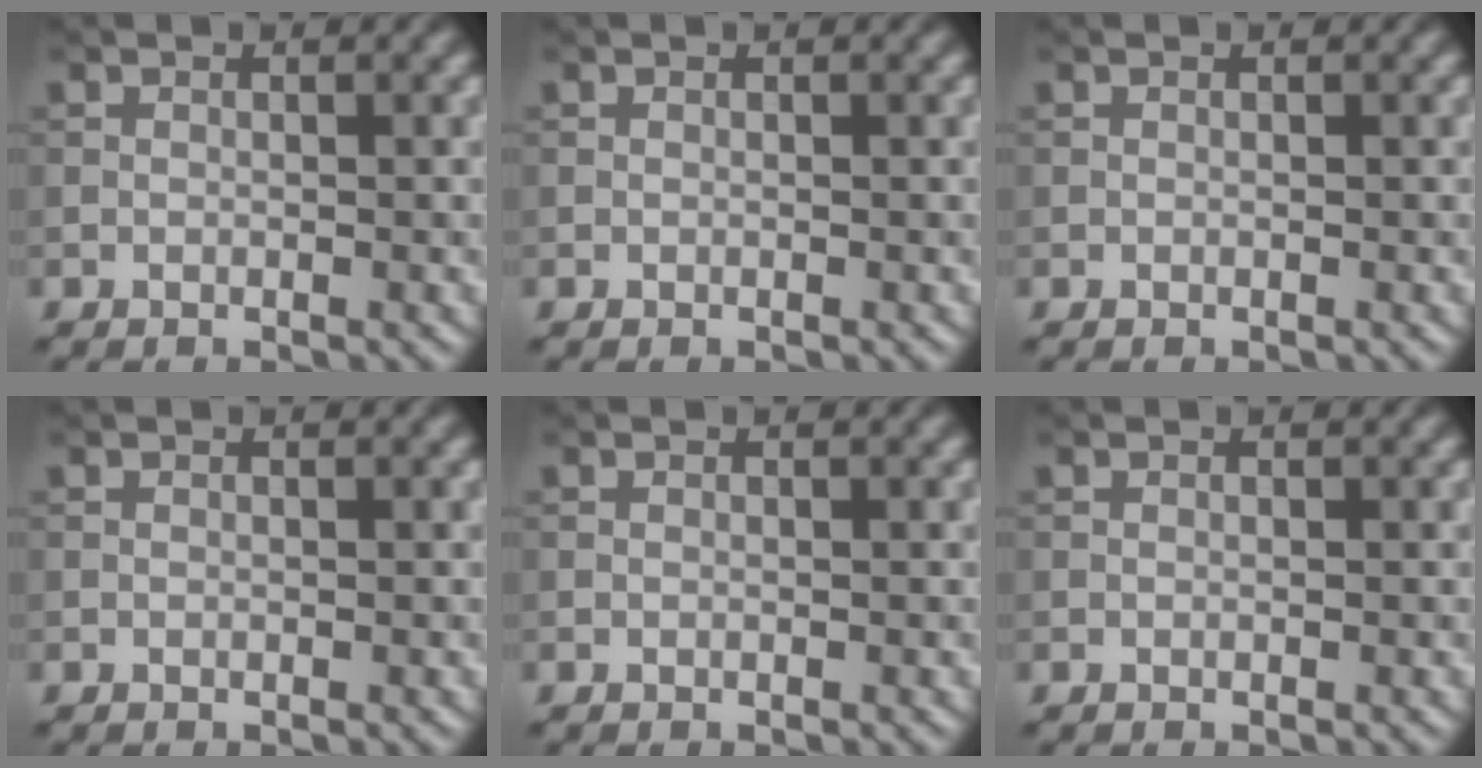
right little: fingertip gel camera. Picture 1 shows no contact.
{"total": 0.0}
{"total": 0.0}
{"total": 0.0}
{"total": 0.0}
{"total": 0.0}